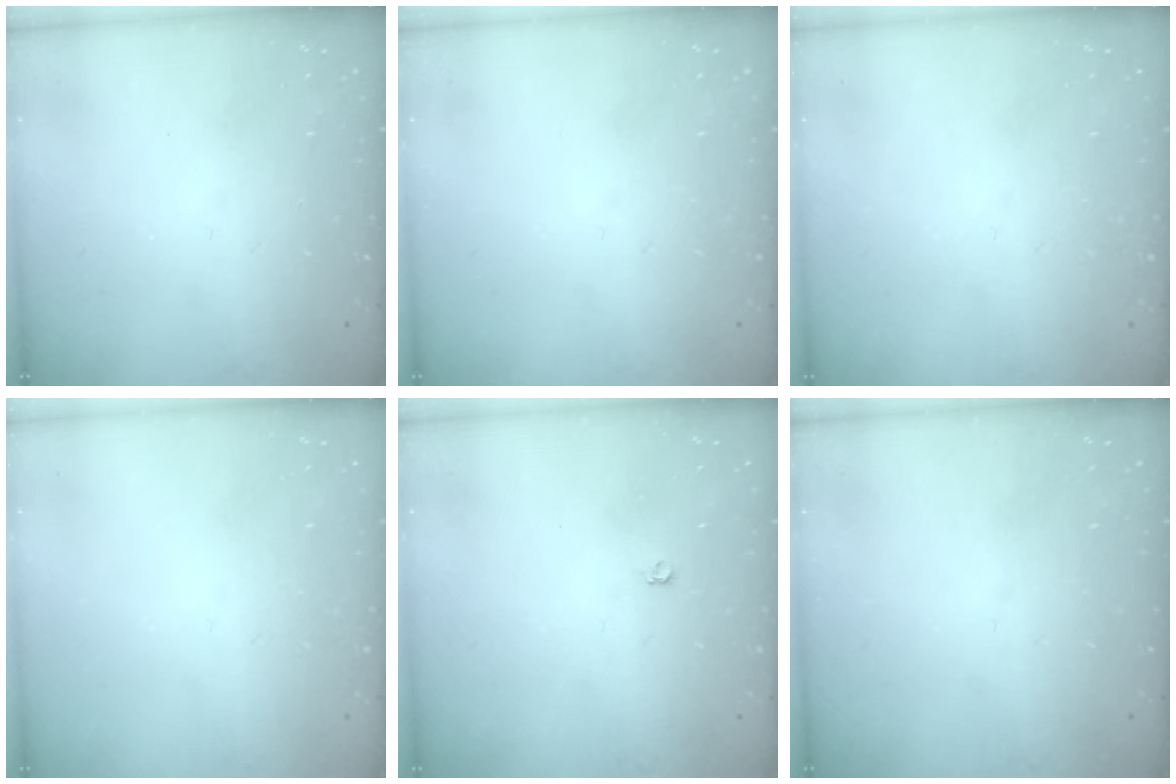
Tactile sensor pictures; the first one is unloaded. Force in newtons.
{"total": 0.0}
{"total": 0.0}
{"total": 0.0}
{"total": 3.6, "press": 3.5, "slide": 0.6}
{"total": 0.0}